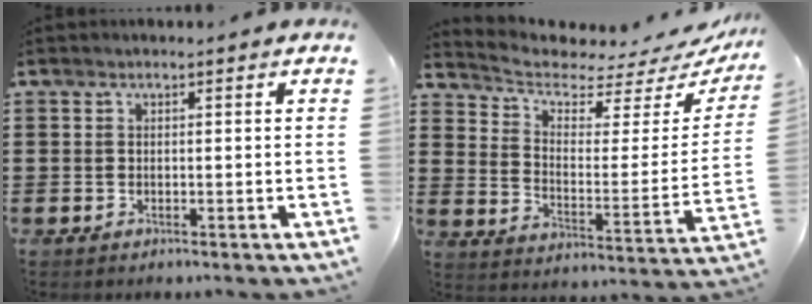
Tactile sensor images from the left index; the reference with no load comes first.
{"total": 4.8, "force": [4.1, 1.7, 1.8], "torque": [-0.062, -0.037, 0.067]}